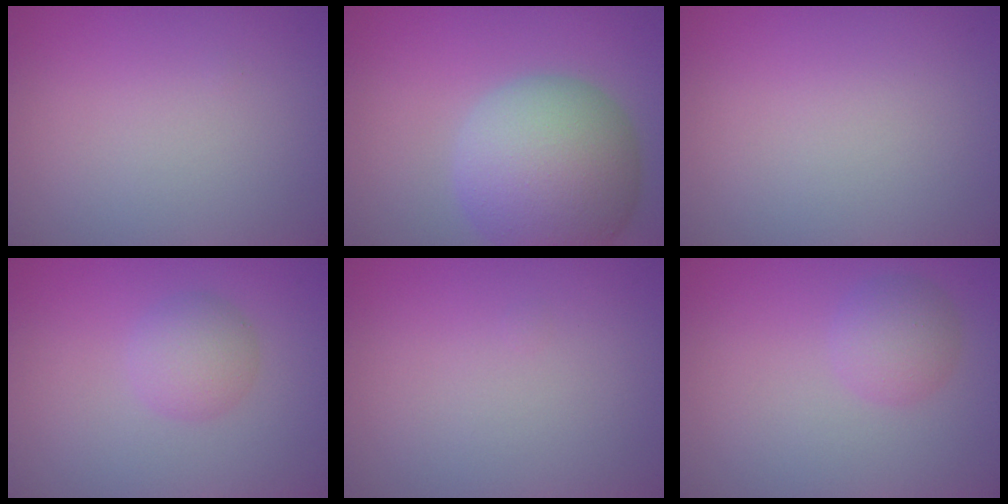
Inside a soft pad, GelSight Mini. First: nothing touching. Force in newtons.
{"total": 10.4, "press": 10.4, "slide": 0.9}
{"total": 0.0}
{"total": 2.6, "press": 2.6, "slide": 0.1}
{"total": 0.0}
{"total": 2.6, "press": 2.6, "slide": 0.1}